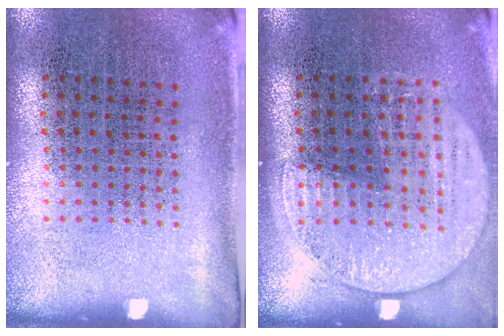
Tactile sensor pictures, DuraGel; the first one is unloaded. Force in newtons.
{"total": 1.5, "press": 1.3, "slide": 0.7}